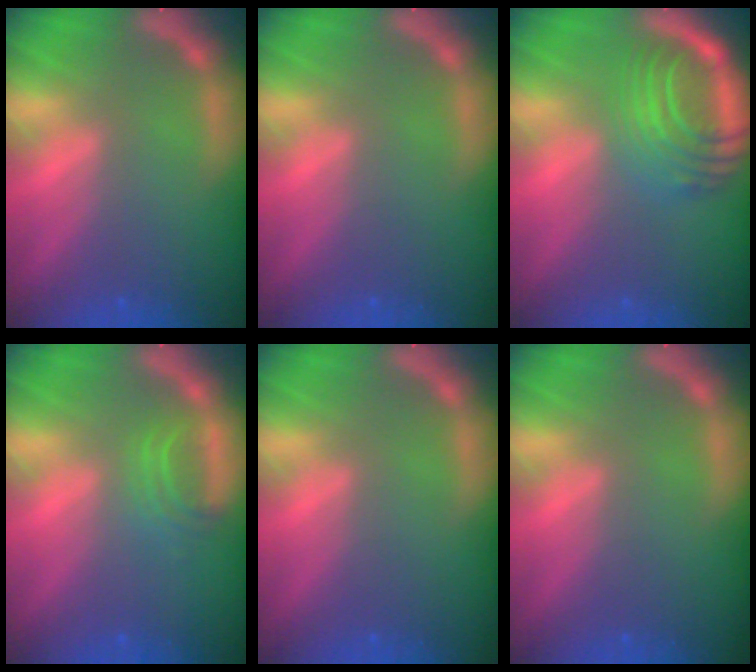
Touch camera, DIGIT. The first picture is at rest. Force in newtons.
{"total": 0.0}
{"total": 8.5}
{"total": 2.5}
{"total": 0.0}
{"total": 0.0}